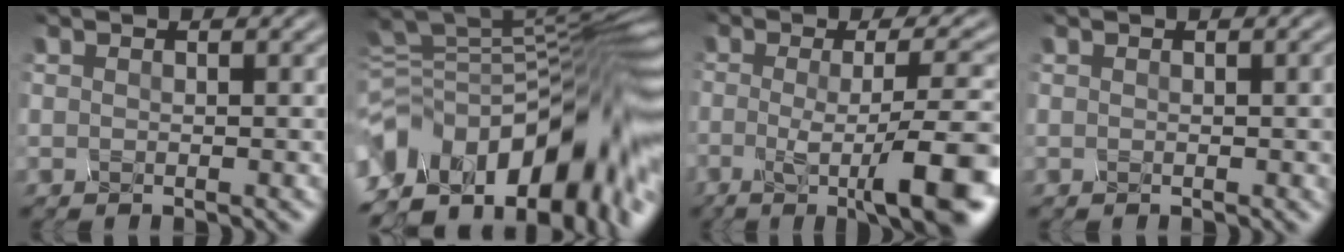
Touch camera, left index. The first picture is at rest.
{"total": 15.8, "force": [-5.8, 8.4, 12.1], "torque": [-0.223, 0.004, -0.077]}
{"total": 8.8, "force": [-2.8, 1.5, 8.2], "torque": [-0.119, -0.010, -0.027]}
{"total": 1.0, "force": [-0.1, 0.3, 1.0], "torque": [-0.015, 0.007, 0.004]}